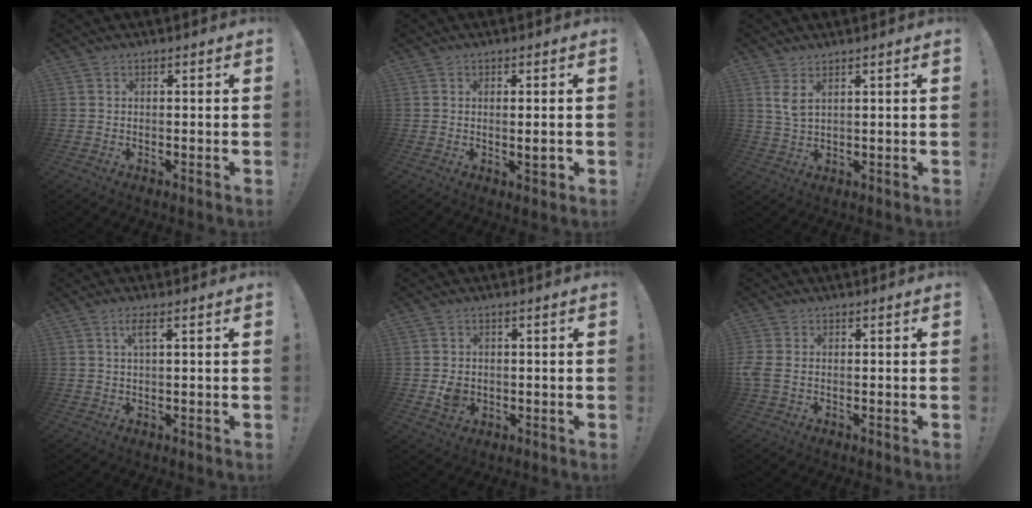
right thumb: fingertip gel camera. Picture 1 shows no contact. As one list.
[{"total": 2.7, "force": [0.0, 0.5, 2.6], "torque": [-0.030, -0.007, -0.002]}, {"total": 3.9, "force": [2.2, 1.2, 3.1], "torque": [-0.053, -0.010, 0.037]}, {"total": 3.0, "force": [1.2, 0.3, 2.7], "torque": [-0.049, 0.001, 0.016]}, {"total": 4.4, "force": [-0.5, 3.8, 2.1], "torque": [-0.019, 0.000, -0.008]}, {"total": 3.2, "force": [-0.3, 2.0, 2.4], "torque": [-0.060, 0.003, -0.004]}]